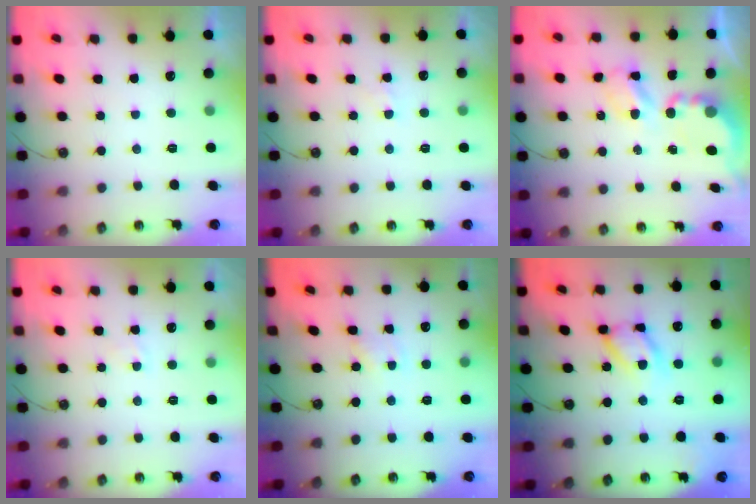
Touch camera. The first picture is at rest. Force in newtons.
{"total": 4.5, "press": 4.5, "slide": 0.6}
{"total": 5.5, "press": 5.5, "slide": 0.3}
{"total": 3.8, "press": 3.8, "slide": 0.5}
{"total": 0.6, "press": 0.6, "slide": 0.1}
{"total": 13.7, "press": 13.7, "slide": 1.1}